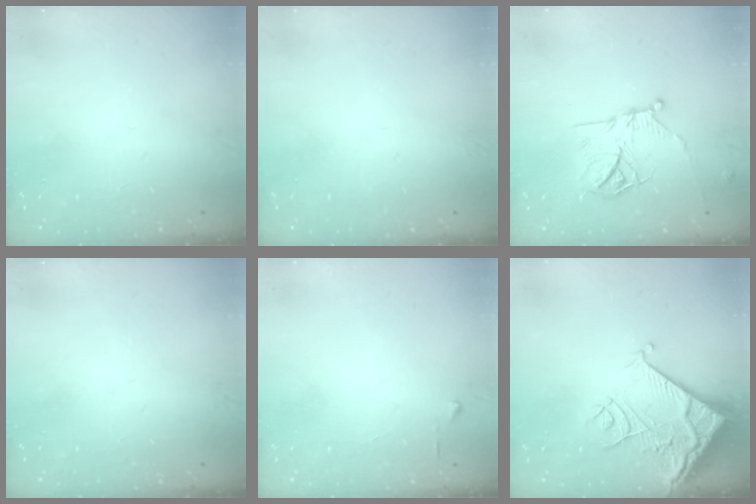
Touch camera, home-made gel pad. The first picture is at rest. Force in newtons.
{"total": 0.0}
{"total": 13.2, "press": 13.2, "slide": 0.8}
{"total": 0.0}
{"total": 3.2, "press": 3.2, "slide": 0.4}
{"total": 13.1, "press": 13.0, "slide": 1.7}